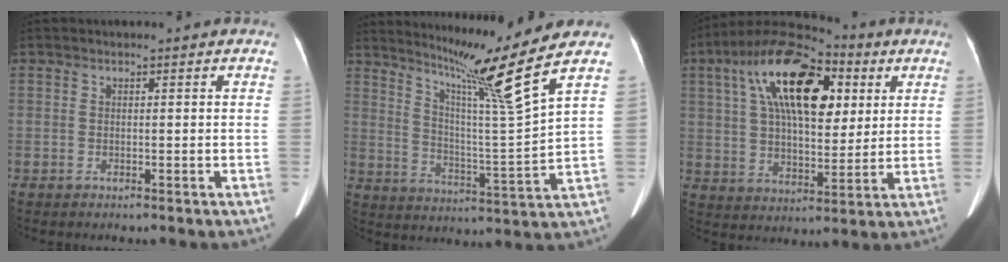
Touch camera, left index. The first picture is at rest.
{"total": 11.9, "force": [9.1, -4.0, 6.6], "torque": [-0.113, -0.051, 0.152]}
{"total": 18.5, "force": [6.8, 8.2, 15.1], "torque": [-0.284, 0.047, 0.115]}